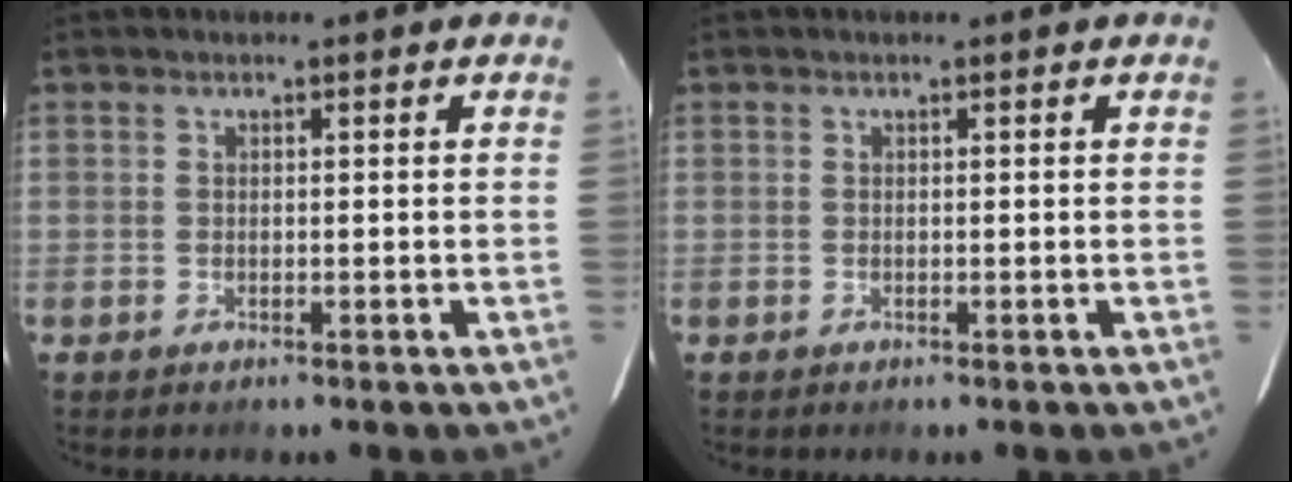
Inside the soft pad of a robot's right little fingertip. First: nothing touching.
{"total": 0.0}